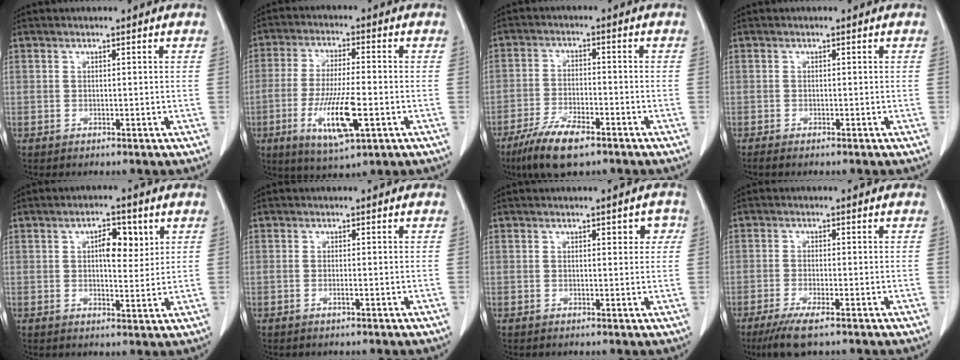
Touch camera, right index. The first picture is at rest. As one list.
[{"total": 11.2, "force": [-3.6, 1.9, 10.5], "torque": [-0.204, -0.016, -0.059]}, {"total": 8.8, "force": [-6.0, 2.2, 6.0], "torque": [-0.113, -0.014, -0.105]}, {"total": 1.4, "force": [-1.2, 0.2, 0.8], "torque": [-0.016, -0.004, -0.016]}, {"total": 5.4, "force": [1.9, 2.3, 4.5], "torque": [-0.069, 0.006, 0.029]}, {"total": 0.8, "force": [-0.4, -0.1, 0.7], "torque": [-0.015, 0.000, -0.006]}, {"total": 2.5, "force": [0.9, 1.3, 1.9], "torque": [-0.016, 0.008, 0.009]}, {"total": 5.1, "force": [-3.3, 0.5, 3.9], "torque": [-0.073, -0.015, -0.057]}]